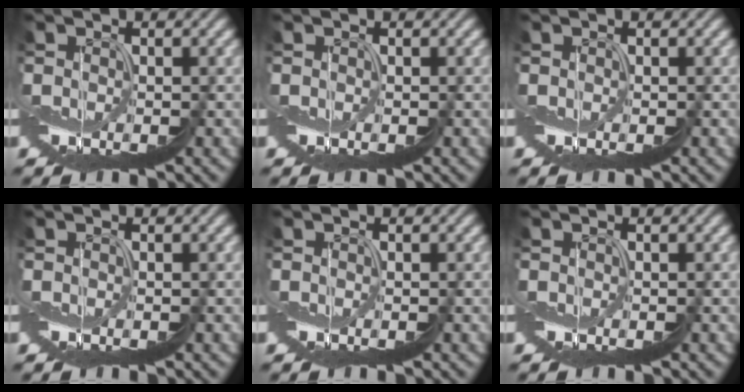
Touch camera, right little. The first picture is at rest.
{"total": 0.0}
{"total": 0.0}
{"total": 0.0}
{"total": 0.0}
{"total": 0.0}